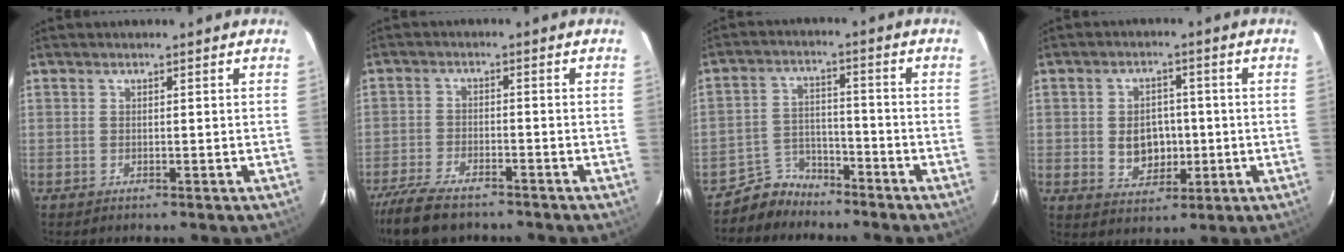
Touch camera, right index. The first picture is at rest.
{"total": 11.8, "force": [-9.3, 3.9, 6.0], "torque": [-0.147, -0.030, -0.165]}
{"total": 5.8, "force": [-5.1, 2.8, 0.1], "torque": [-0.011, 0.020, -0.089]}
{"total": 7.2, "force": [-0.6, 5.7, 4.4], "torque": [-0.087, 0.007, 0.004]}